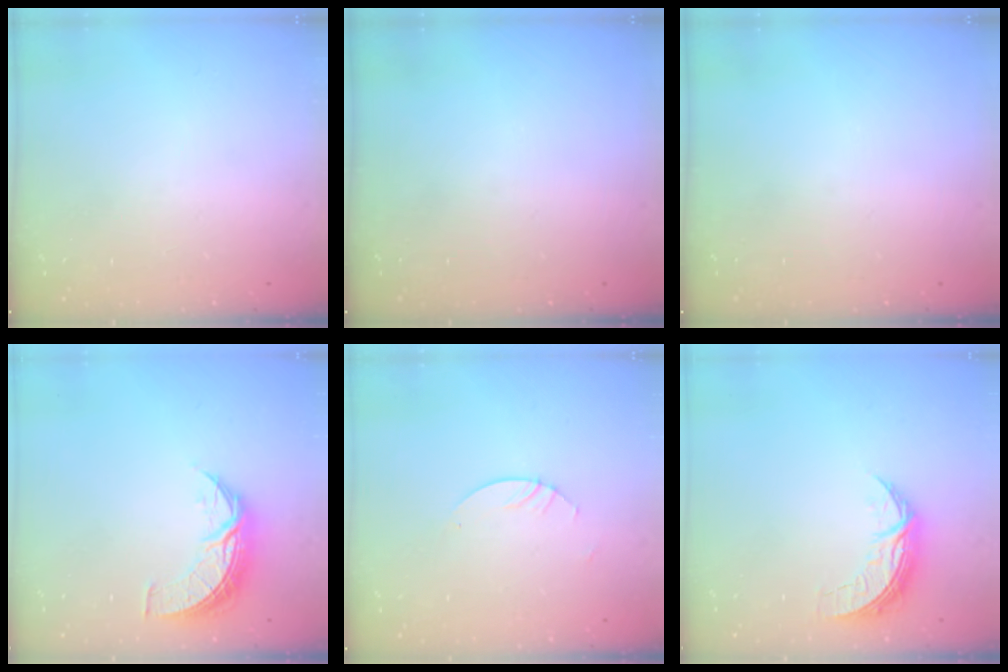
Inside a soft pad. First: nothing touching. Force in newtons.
{"total": 0.0}
{"total": 0.0}
{"total": 8.5, "press": 8.5, "slide": 0.5}
{"total": 2.4, "press": 2.4, "slide": 0.2}
{"total": 7.2, "press": 7.2, "slide": 0.2}